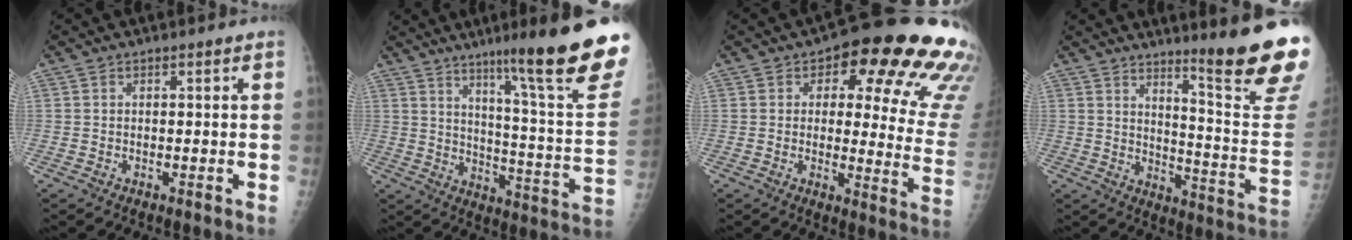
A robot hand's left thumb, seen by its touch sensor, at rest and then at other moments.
{"total": 24.5, "force": [16.1, 1.3, 18.4], "torque": [-0.238, -0.095, 0.229]}
{"total": 21.0, "force": [10.9, 8.7, 15.7], "torque": [-0.137, -0.048, 0.120]}
{"total": 18.5, "force": [14.1, -0.3, 11.9], "torque": [-0.132, -0.146, 0.192]}